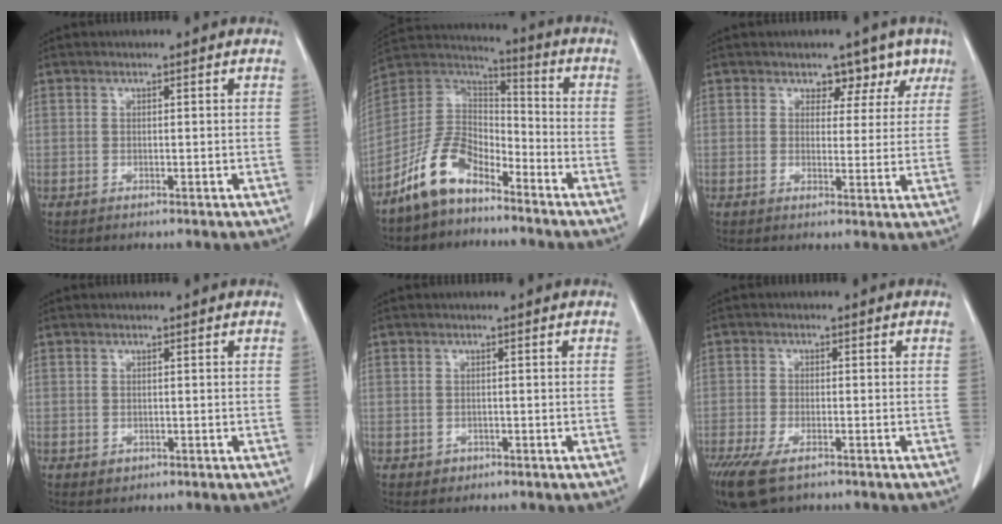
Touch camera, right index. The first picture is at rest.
{"total": 11.4, "force": [-8.0, 5.1, 6.2], "torque": [-0.136, 0.020, -0.162]}
{"total": 4.9, "force": [3.3, 3.5, 1.1], "torque": [0.009, -0.002, 0.031]}
{"total": 0.7, "force": [-0.1, 0.7, 0.2], "torque": [-0.002, 0.002, 0.002]}
{"total": 1.1, "force": [-0.4, 1.0, 0.1], "torque": [-0.002, 0.004, -0.003]}
{"total": 8.9, "force": [-6.1, 3.4, 5.5], "torque": [-0.106, -0.019, -0.100]}